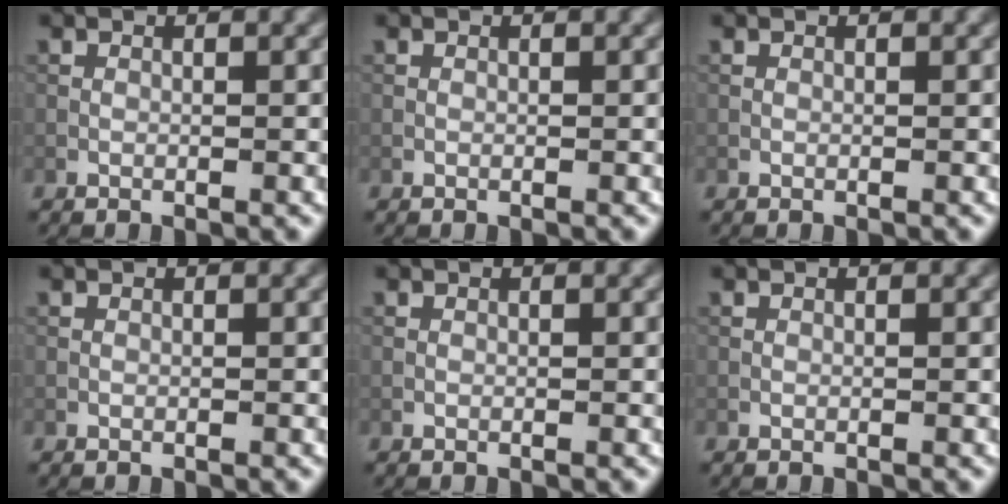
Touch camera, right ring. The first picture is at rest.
{"total": 0.0}
{"total": 0.0}
{"total": 0.0}
{"total": 0.0}
{"total": 0.0}